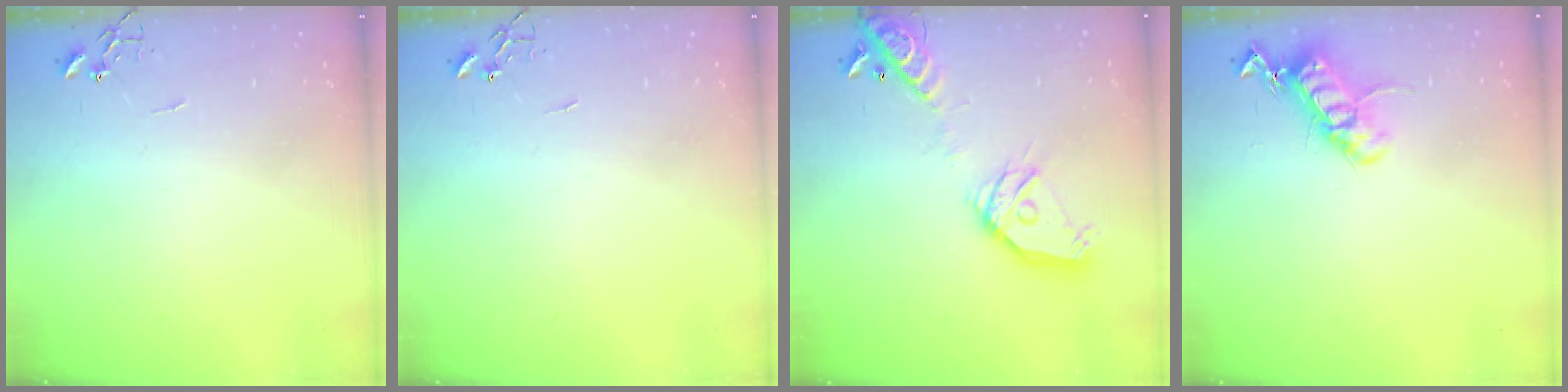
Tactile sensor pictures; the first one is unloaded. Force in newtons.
{"total": 0.0}
{"total": 18.8, "press": 18.6, "slide": 3.0}
{"total": 13.3, "press": 13.3, "slide": 0.3}